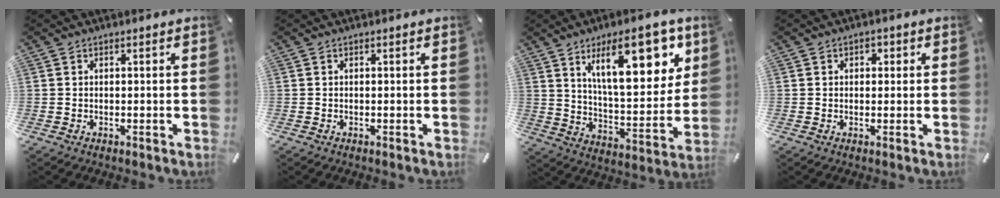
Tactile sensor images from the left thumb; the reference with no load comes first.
{"total": 0.0}
{"total": 21.0, "force": [10.4, 8.4, 16.2], "torque": [-0.236, -0.038, 0.160]}
{"total": 1.7, "force": [-0.1, 1.5, 0.9], "torque": [-0.010, 0.005, -0.007]}